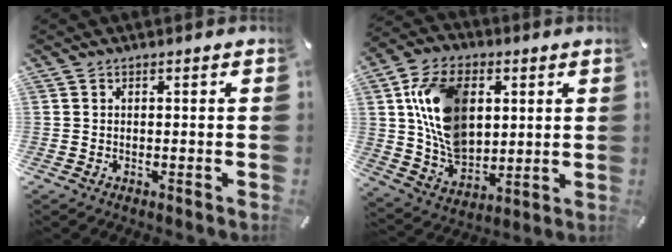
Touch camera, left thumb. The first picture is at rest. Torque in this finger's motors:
{"motor_torque": [2.31, 2.61, 1.46, -1.31, 0.71]}